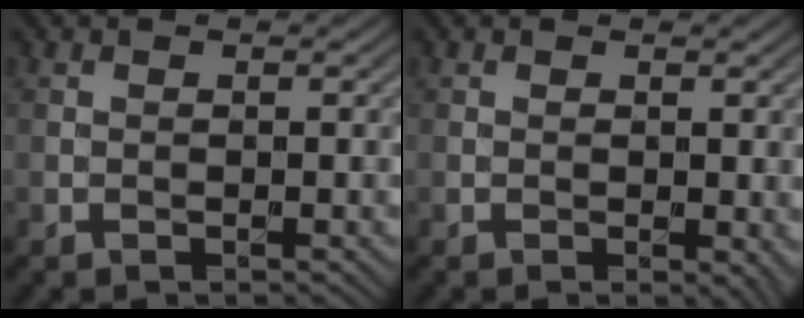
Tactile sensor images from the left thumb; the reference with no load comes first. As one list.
[{"total": 1.8, "force": [-0.2, 1.0, 1.5], "torque": [-0.016, -0.007, 0.001]}]